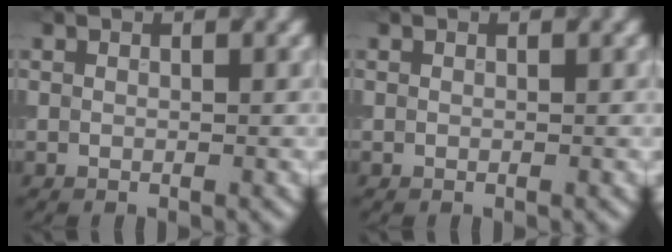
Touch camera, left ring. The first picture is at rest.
{"total": 0.0}